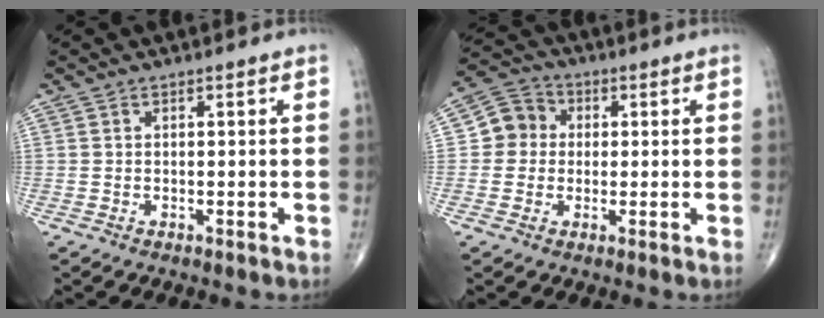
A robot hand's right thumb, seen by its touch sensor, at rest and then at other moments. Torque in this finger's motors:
{"motor_torque": [-0.43, 0.46, 0.10, -0.20, 0.06]}